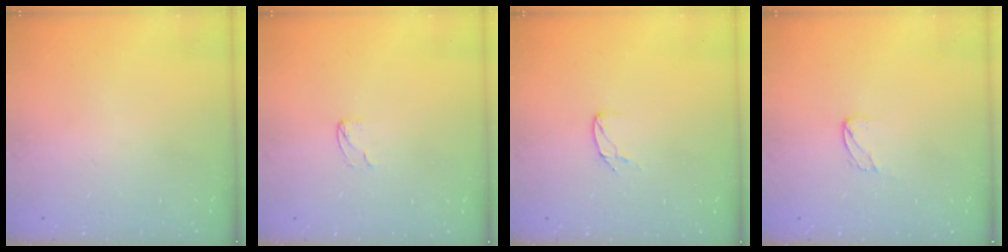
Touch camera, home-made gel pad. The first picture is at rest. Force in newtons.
{"total": 3.6, "press": 3.6, "slide": 0.3}
{"total": 4.9, "press": 4.9, "slide": 0.4}
{"total": 2.4, "press": 2.4, "slide": 0.1}